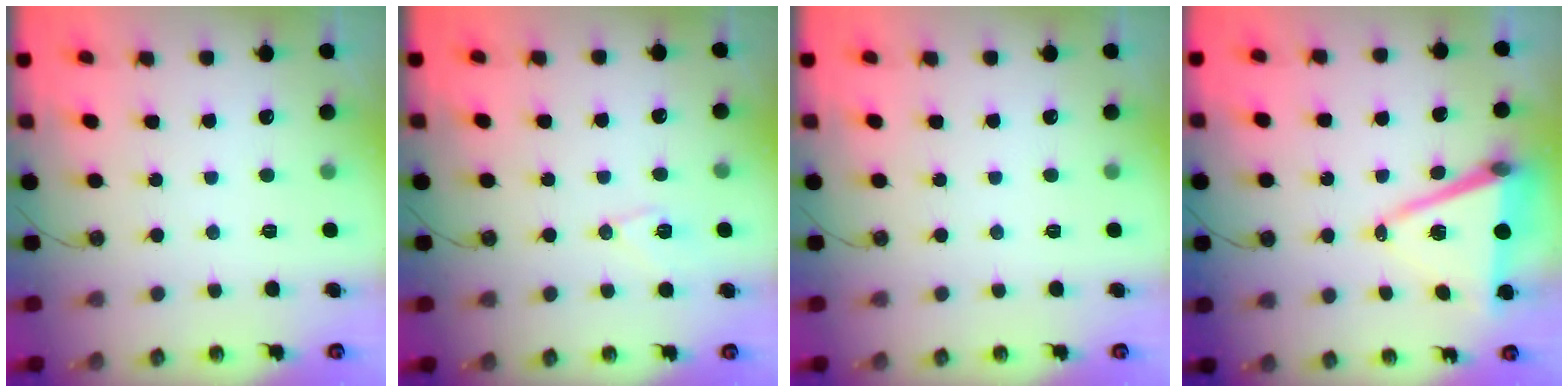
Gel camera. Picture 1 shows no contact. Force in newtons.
{"total": 7.6, "press": 7.6, "slide": 0.4}
{"total": 0.0}
{"total": 10.9, "press": 10.2, "slide": 4.0}